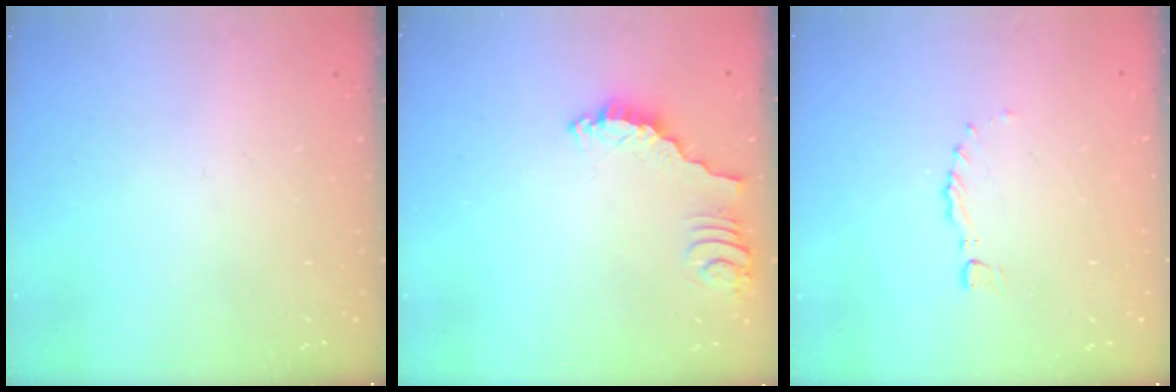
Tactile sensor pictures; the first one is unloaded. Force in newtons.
{"total": 2.3, "press": 2.3, "slide": 0.1}
{"total": 0.0}